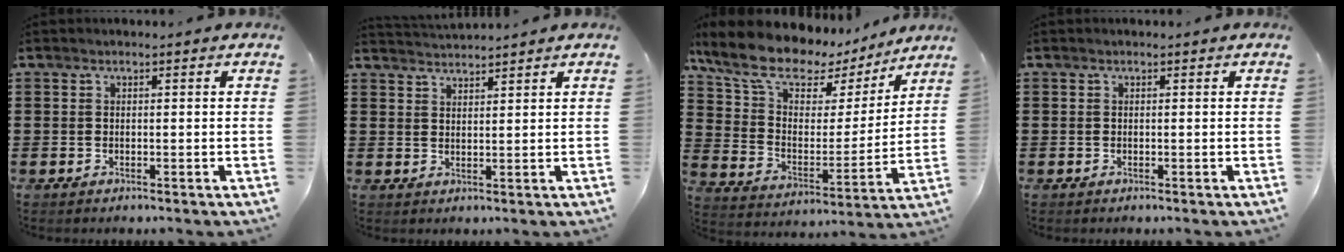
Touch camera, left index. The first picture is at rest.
{"total": 2.3, "force": [2.3, -0.2, -0.2], "torque": [-0.003, -0.004, 0.044]}
{"total": 11.5, "force": [9.1, 4.9, 5.0], "torque": [-0.133, -0.049, 0.163]}
{"total": 0.0}